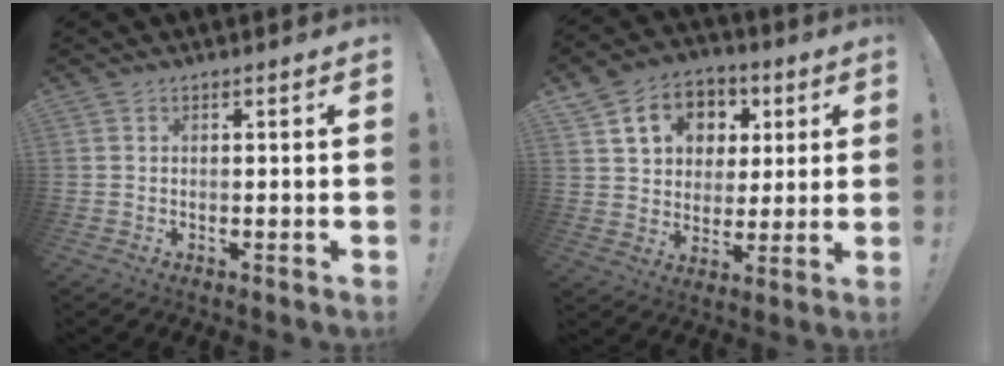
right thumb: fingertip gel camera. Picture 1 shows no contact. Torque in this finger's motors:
{"motor_torque": [0.26, 0.50, 0.28, 0.28, 0.06]}